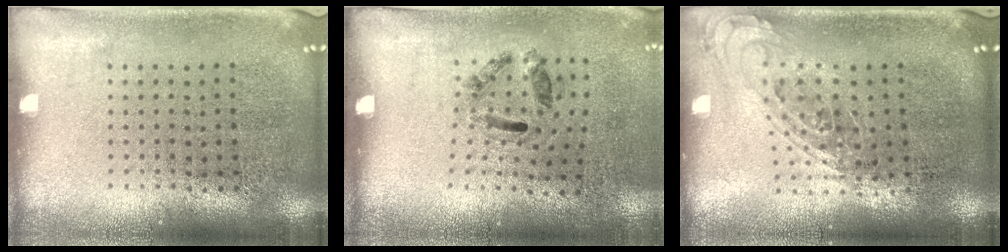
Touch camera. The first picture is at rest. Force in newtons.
{"total": 1.3, "press": 0.6, "slide": 1.1}
{"total": 0.8, "press": 0.7, "slide": 0.3}